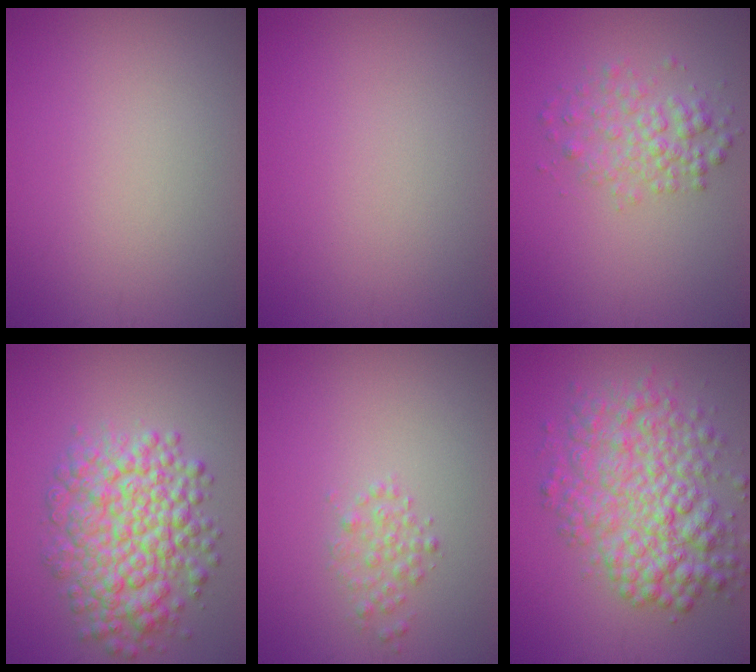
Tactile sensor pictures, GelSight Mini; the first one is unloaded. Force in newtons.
{"total": 0.0}
{"total": 2.8, "press": 2.8, "slide": 0.1}
{"total": 7.6, "press": 7.6, "slide": 0.3}
{"total": 1.5, "press": 1.5, "slide": 0.1}
{"total": 7.6, "press": 7.6, "slide": 0.2}